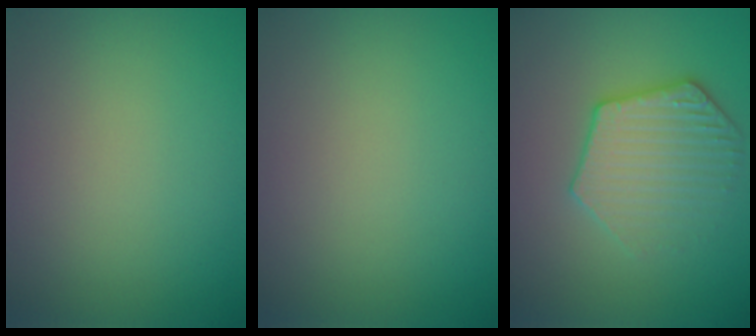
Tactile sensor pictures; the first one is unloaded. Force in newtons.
{"total": 0.0}
{"total": 3.6, "press": 3.5, "slide": 0.6}